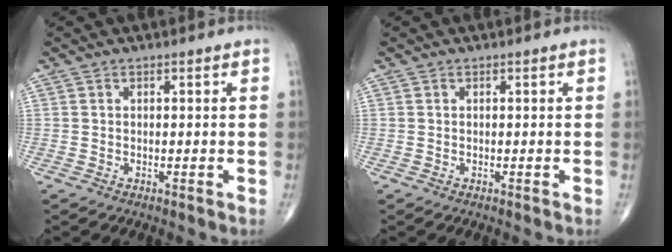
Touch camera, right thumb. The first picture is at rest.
{"total": 0.0}